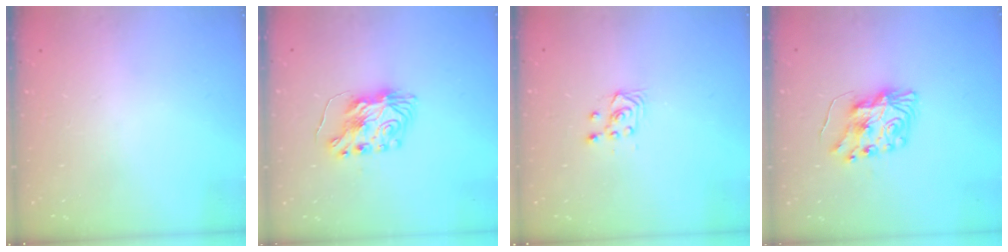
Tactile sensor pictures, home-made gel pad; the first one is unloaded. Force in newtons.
{"total": 8.1, "press": 8.0, "slide": 0.8}
{"total": 3.6, "press": 3.2, "slide": 1.6}
{"total": 8.5, "press": 8.5, "slide": 0.4}